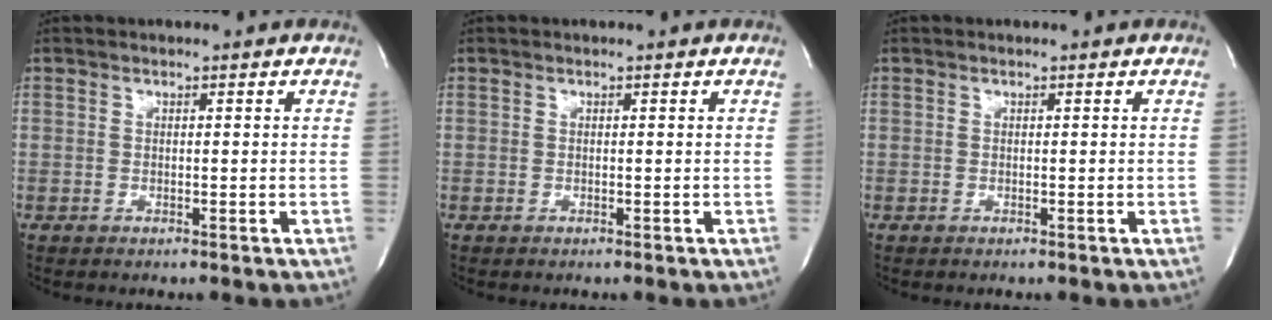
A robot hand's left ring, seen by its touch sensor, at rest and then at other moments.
{"total": 0.0}
{"total": 0.0}